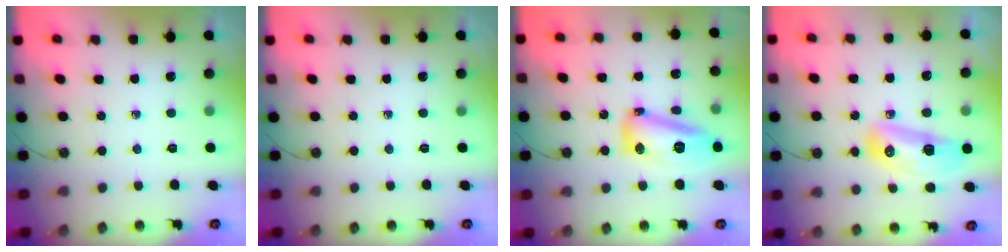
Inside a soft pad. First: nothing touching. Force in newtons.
{"total": 0.0}
{"total": 13.9, "press": 13.8, "slide": 1.2}
{"total": 18.2, "press": 14.4, "slide": 11.0}